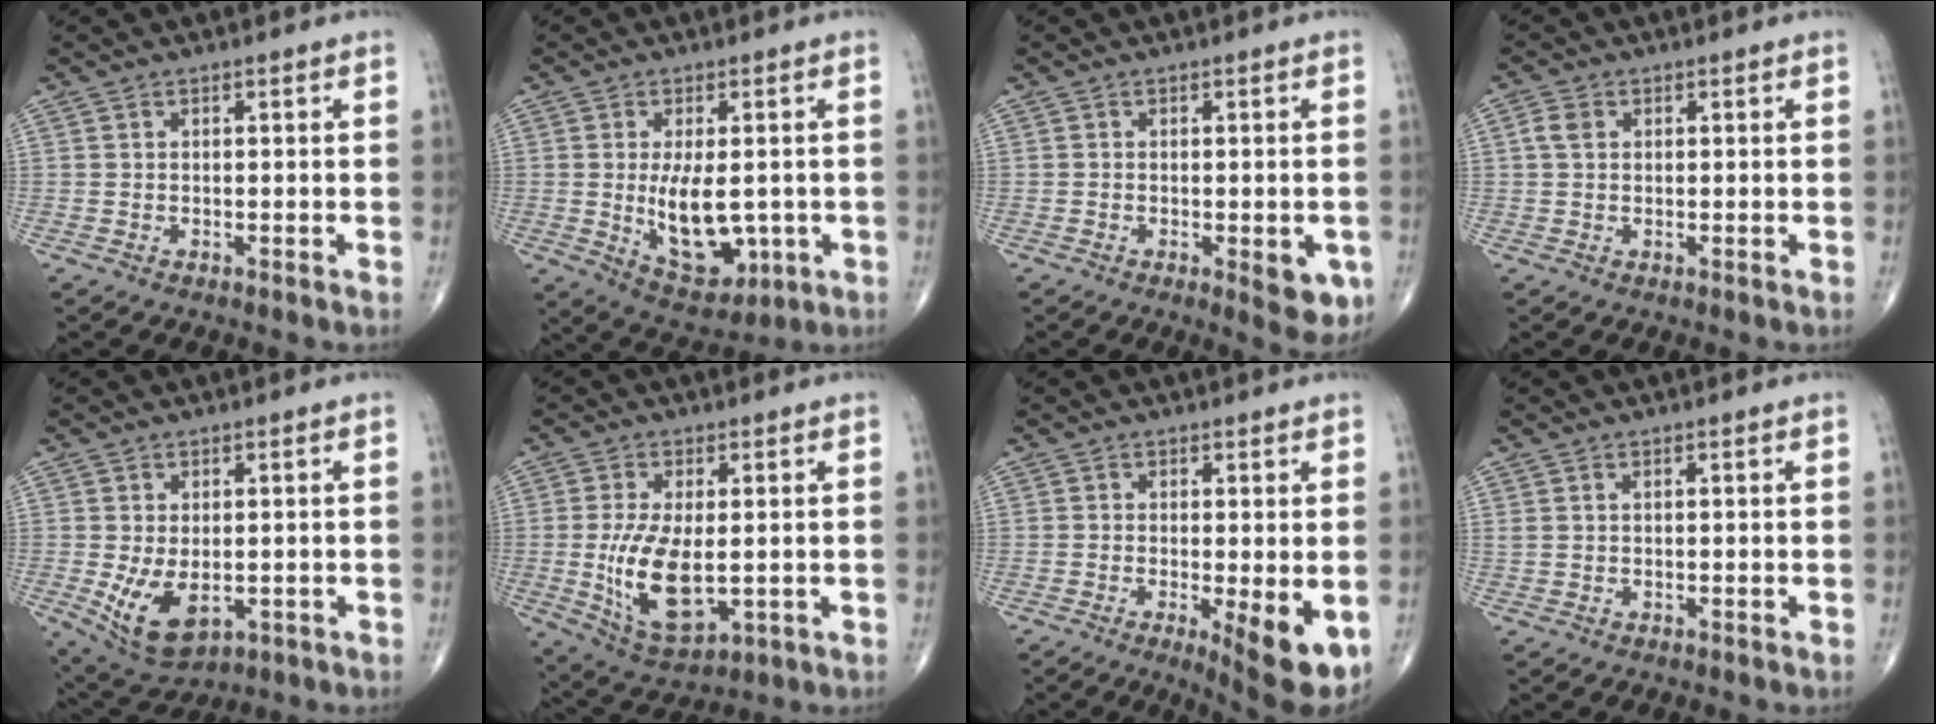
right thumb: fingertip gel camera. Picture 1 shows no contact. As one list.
[{"total": 11.7, "force": [-1.1, 6.1, 10.0], "torque": [-0.140, -0.017, 0.001]}, {"total": 6.1, "force": [-1.9, 2.3, 5.3], "torque": [-0.049, -0.009, -0.020]}, {"total": 2.4, "force": [0.6, 1.8, 1.5], "torque": [-0.033, 0.007, 0.011]}, {"total": 9.0, "force": [-1.6, 5.2, 7.2], "torque": [-0.127, -0.016, -0.010]}, {"total": 12.6, "force": [-1.1, 6.0, 11.0], "torque": [-0.204, -0.021, -0.002]}, {"total": 8.3, "force": [-2.2, 2.1, 7.7], "torque": [-0.108, -0.022, -0.028]}, {"total": 0.8, "force": [0.4, 0.4, 0.6], "torque": [-0.018, 0.012, 0.012]}]